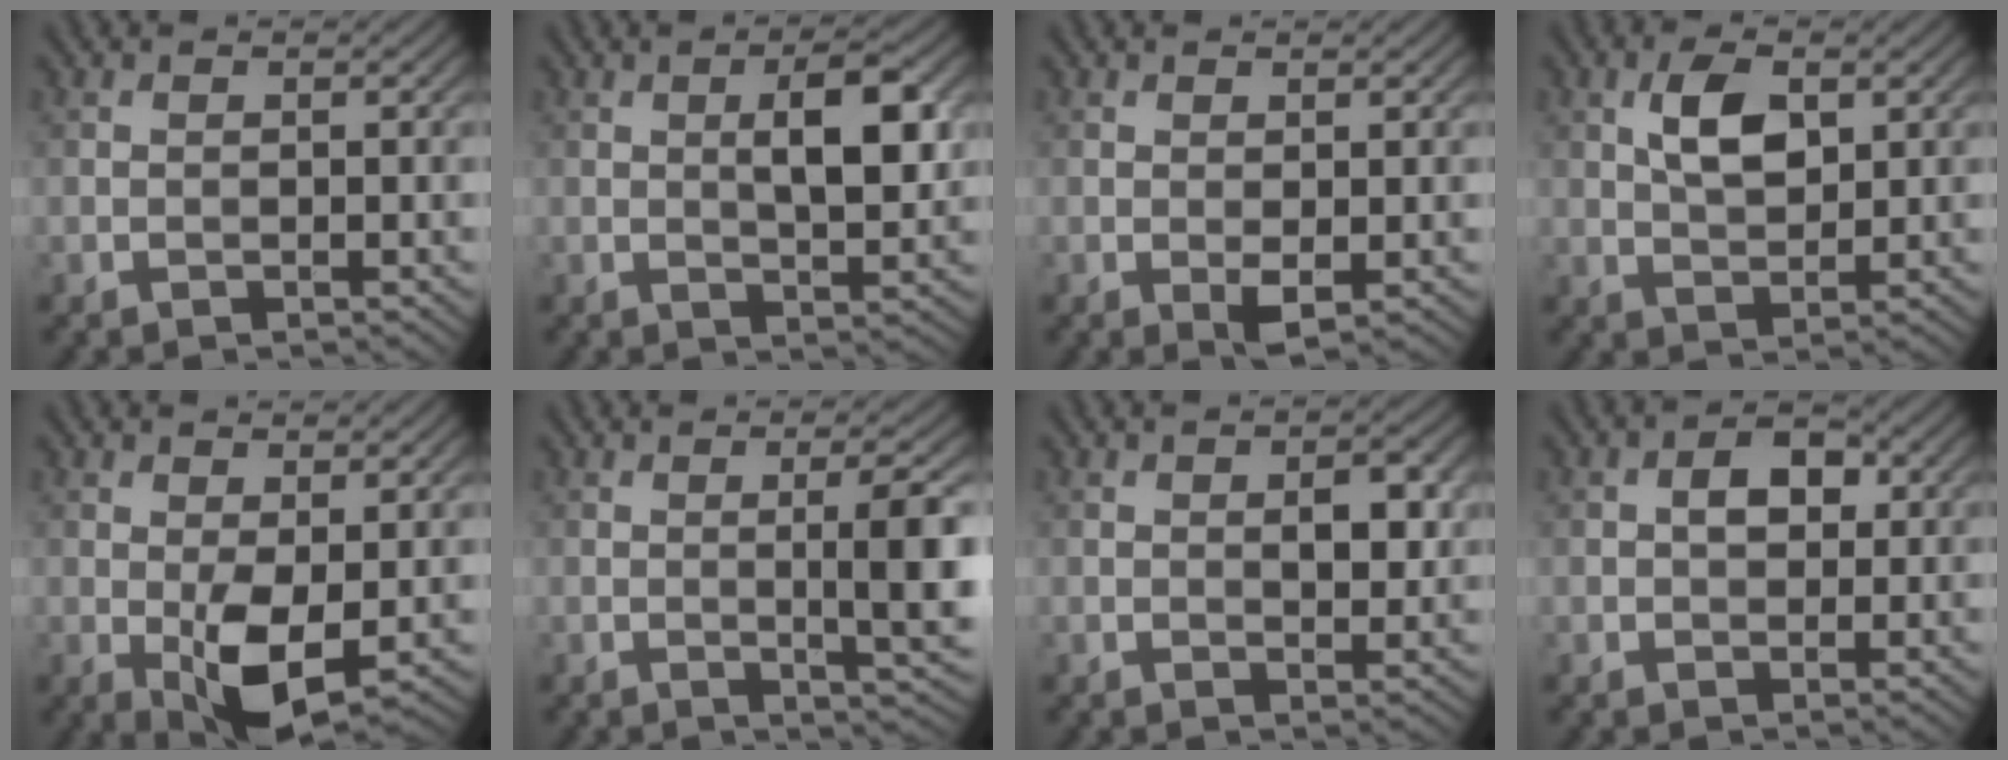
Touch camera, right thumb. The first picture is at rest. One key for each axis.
{"total": 6.4, "fx": 1.3, "fy": 2.2, "fz": 5.9, "tx": -0.091, "ty": 0.004, "tz": 0.022}
{"total": 1.5, "fx": 0.0, "fy": 0.6, "fz": 1.4, "tx": -0.026, "ty": -0.004, "tz": 0.002}
{"total": 5.4, "fx": 1.7, "fy": 2.9, "fz": 4.2, "tx": -0.086, "ty": 0.003, "tz": 0.031}
{"total": 5.9, "fx": -0.7, "fy": 2.7, "fz": 5.2, "tx": -0.103, "ty": -0.005, "tz": -0.006}
{"total": 6.1, "fx": 0.3, "fy": 0.8, "fz": 6.0, "tx": -0.101, "ty": 0.002, "tz": 0.008}
{"total": 3.7, "fx": 0.7, "fy": 1.8, "fz": 3.2, "tx": -0.050, "ty": -0.002, "tz": 0.011}
{"total": 3.5, "fx": 0.6, "fy": 2.3, "fz": 2.6, "tx": -0.046, "ty": 0.004, "tz": 0.006}